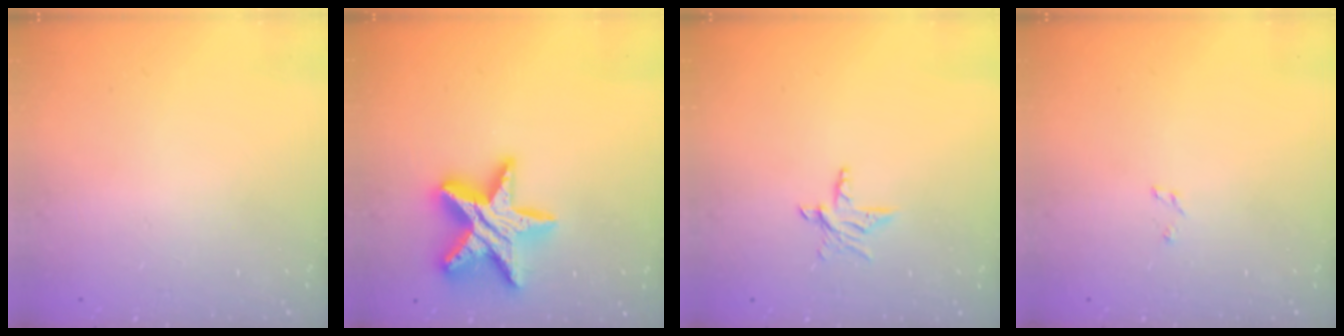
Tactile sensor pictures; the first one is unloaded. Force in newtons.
{"total": 17.6, "press": 17.5, "slide": 1.8}
{"total": 4.8, "press": 4.8, "slide": 0.4}
{"total": 1.5, "press": 1.5, "slide": 0.2}